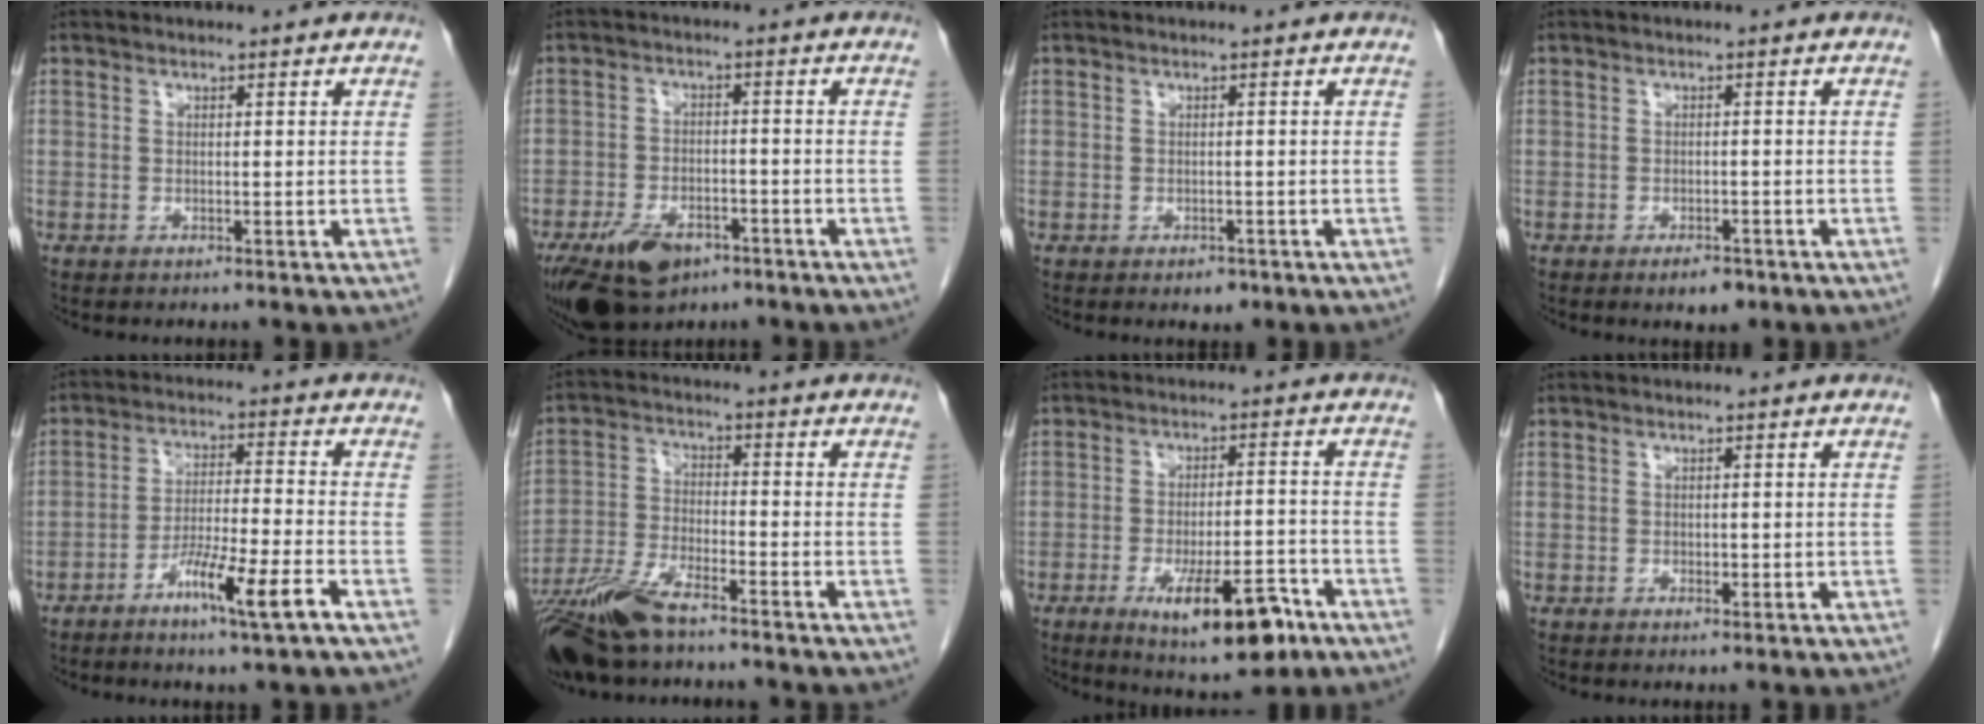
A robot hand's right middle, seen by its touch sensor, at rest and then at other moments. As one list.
[{"total": 10.9, "force": [-6.8, 5.7, 6.2], "torque": [-0.115, -0.006, -0.110]}, {"total": 1.7, "force": [-1.1, 1.0, 0.8], "torque": [-0.010, 0.001, -0.008]}, {"total": 2.7, "force": [-1.8, 1.2, 1.6], "torque": [-0.023, 0.000, -0.021]}, {"total": 8.1, "force": [-4.7, -0.4, 6.6], "torque": [-0.119, -0.005, -0.085]}, {"total": 11.0, "force": [-8.4, 2.7, 6.5], "torque": [-0.132, -0.021, -0.158]}, {"total": 11.3, "force": [-6.1, 3.1, 9.0], "torque": [-0.137, -0.006, -0.085]}, {"total": 0.7, "force": [-0.3, 0.4, 0.5], "torque": [-0.006, 0.001, -0.003]}]